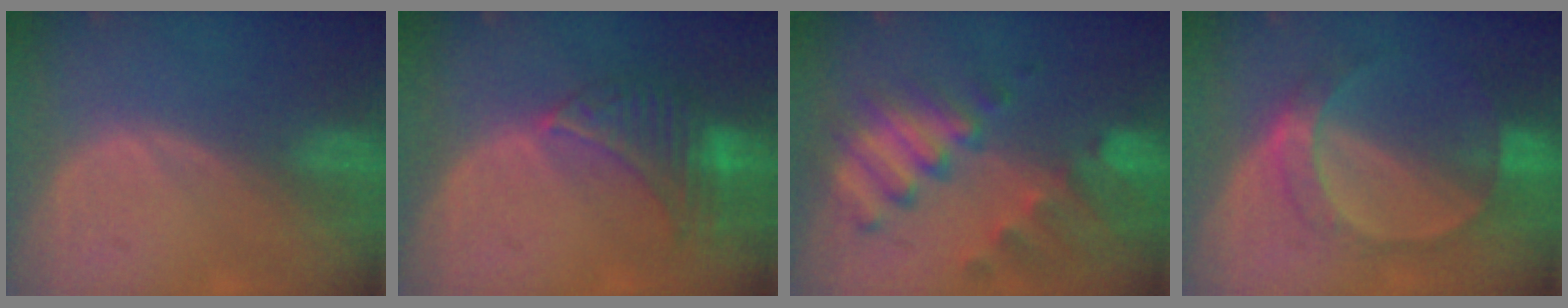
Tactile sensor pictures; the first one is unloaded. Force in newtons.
{"total": 8.1, "press": 7.2, "slide": 3.6}
{"total": 10.4, "press": 9.0, "slide": 5.2}
{"total": 7.4, "press": 6.4, "slide": 3.8}